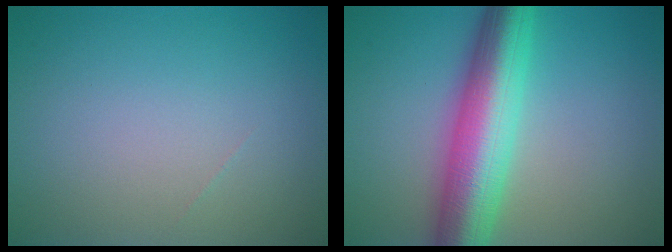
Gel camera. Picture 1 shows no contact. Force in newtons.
{"total": 9.3, "press": 9.3, "slide": 0.3}